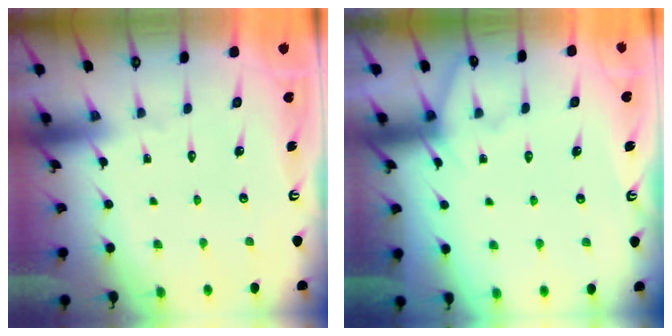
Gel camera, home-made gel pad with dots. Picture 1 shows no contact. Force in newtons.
{"total": 4.6, "press": 4.5, "slide": 0.6}